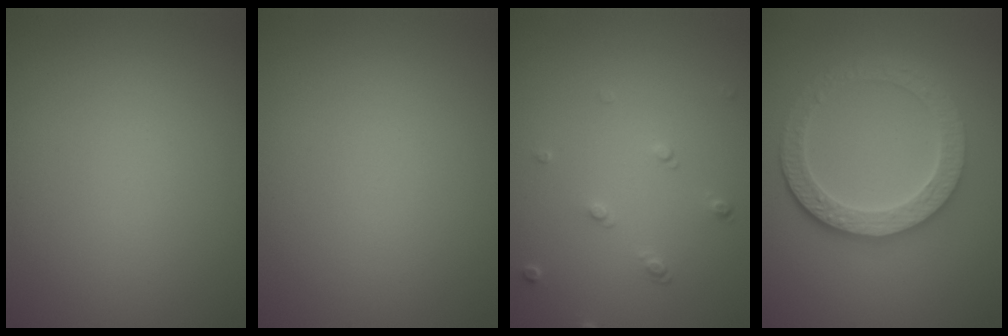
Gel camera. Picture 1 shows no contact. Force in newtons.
{"total": 0.0}
{"total": 1.1, "press": 0.8, "slide": 0.8}
{"total": 5.4, "press": 4.4, "slide": 3.0}